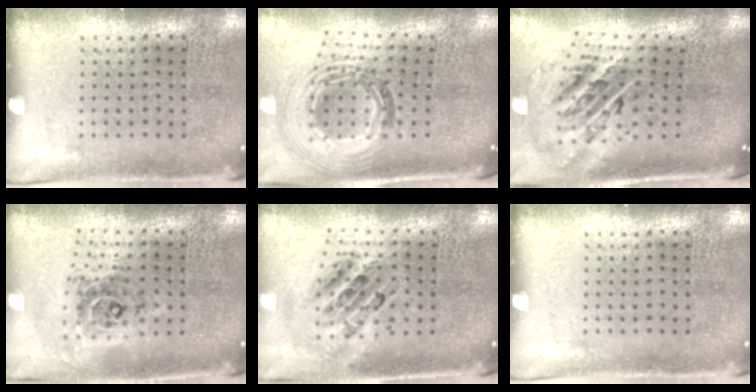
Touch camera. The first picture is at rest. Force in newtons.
{"total": 1.6, "press": 1.4, "slide": 0.8}
{"total": 2.7, "press": 1.8, "slide": 1.9}
{"total": 0.9, "press": 0.8, "slide": 0.2}
{"total": 0.9, "press": 0.9, "slide": 0.2}
{"total": 0.0}